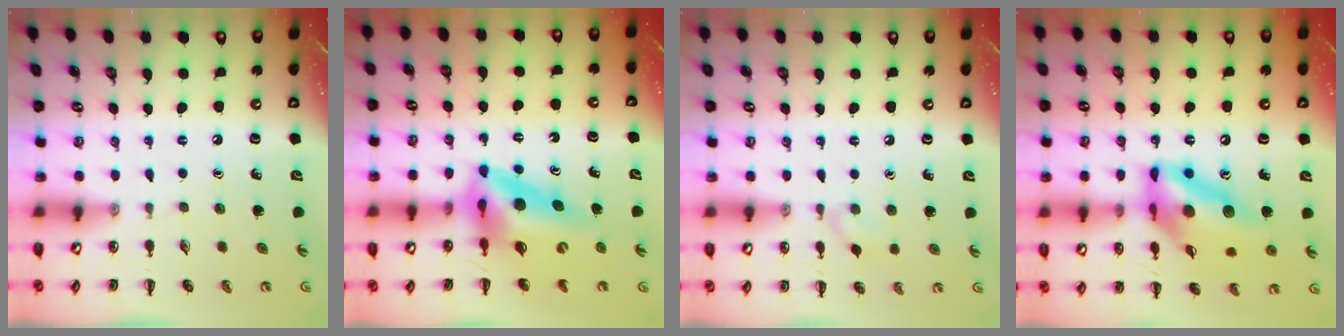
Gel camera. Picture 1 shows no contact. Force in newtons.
{"total": 13.1, "press": 12.5, "slide": 3.9}
{"total": 5.0, "press": 4.6, "slide": 1.9}
{"total": 14.8, "press": 14.0, "slide": 5.0}